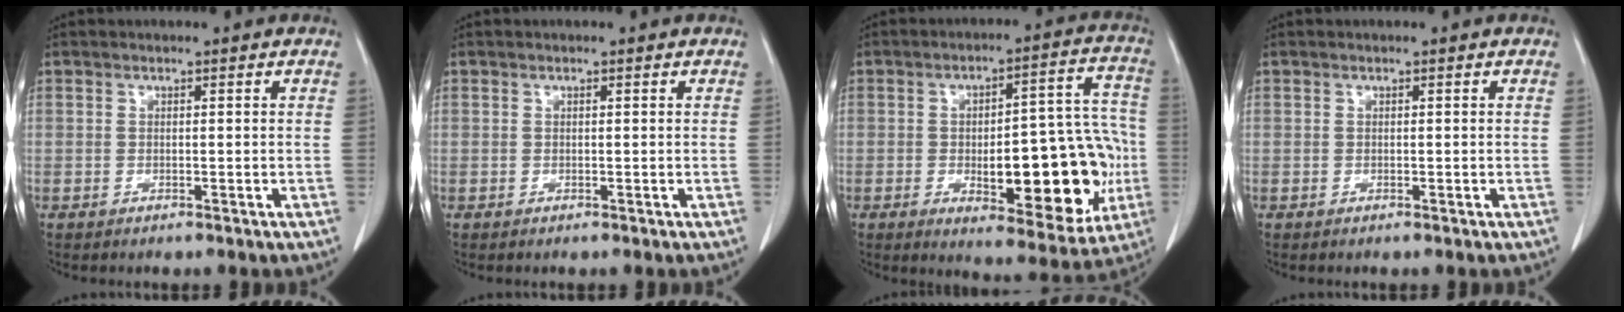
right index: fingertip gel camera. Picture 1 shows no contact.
{"total": 0.0}
{"total": 20.0, "force": [-4.1, 7.0, 18.3], "torque": [-0.202, 0.028, -0.035]}
{"total": 0.0}